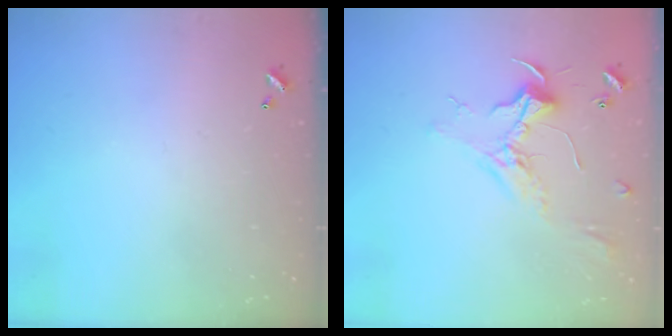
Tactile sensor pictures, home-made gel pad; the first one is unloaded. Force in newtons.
{"total": 2.4, "press": 2.3, "slide": 0.8}